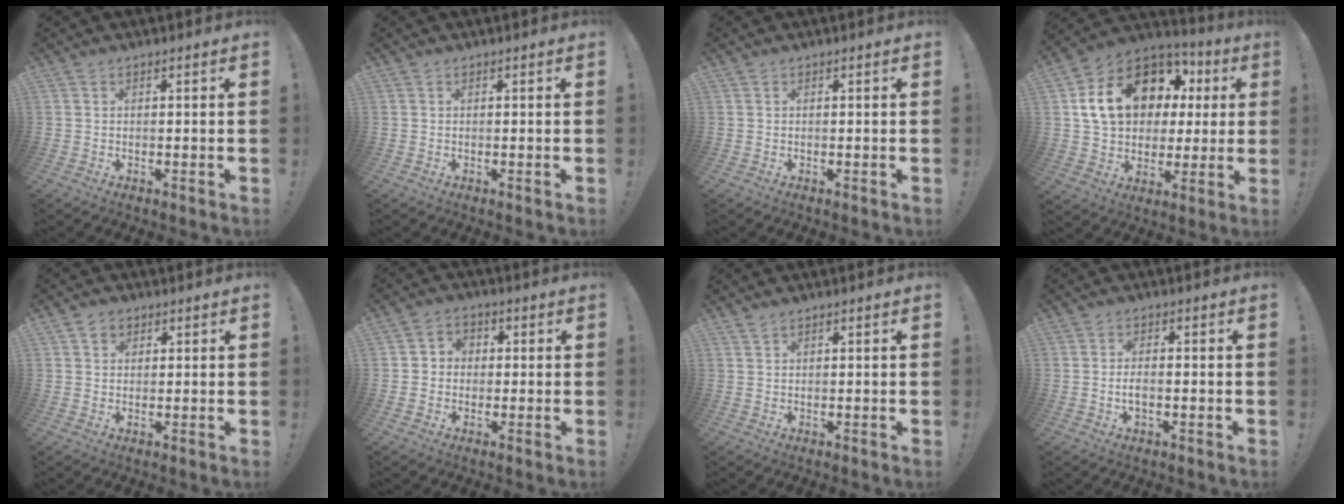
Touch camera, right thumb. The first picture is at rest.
{"total": 0.0}
{"total": 0.0}
{"total": 19.5, "force": [6.5, 14.1, 11.8], "torque": [-0.190, -0.014, 0.139]}
{"total": 2.9, "force": [1.5, 2.3, 0.9], "torque": [-0.009, 0.000, 0.026]}
{"total": 4.1, "force": [-0.6, 3.9, 1.1], "torque": [-0.019, 0.011, -0.010]}
{"total": 1.1, "force": [0.9, 0.3, 0.3], "torque": [-0.011, 0.002, 0.019]}
{"total": 2.8, "force": [-0.7, 1.2, 2.5], "torque": [-0.051, 0.003, -0.015]}